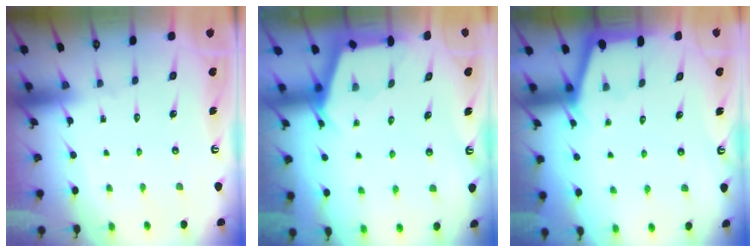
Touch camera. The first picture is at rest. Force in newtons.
{"total": 2.6, "press": 2.6, "slide": 0.4}
{"total": 1.8, "press": 1.8, "slide": 0.4}